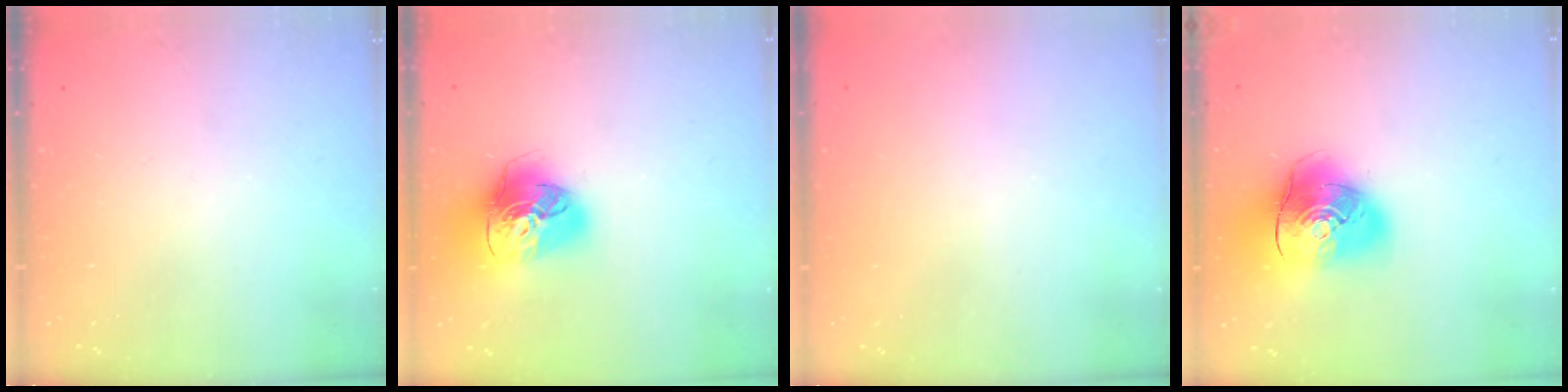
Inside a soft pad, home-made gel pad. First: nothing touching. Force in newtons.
{"total": 18.6, "press": 18.5, "slide": 2.0}
{"total": 0.9, "press": 0.9, "slide": 0.1}
{"total": 14.8, "press": 14.7, "slide": 2.1}